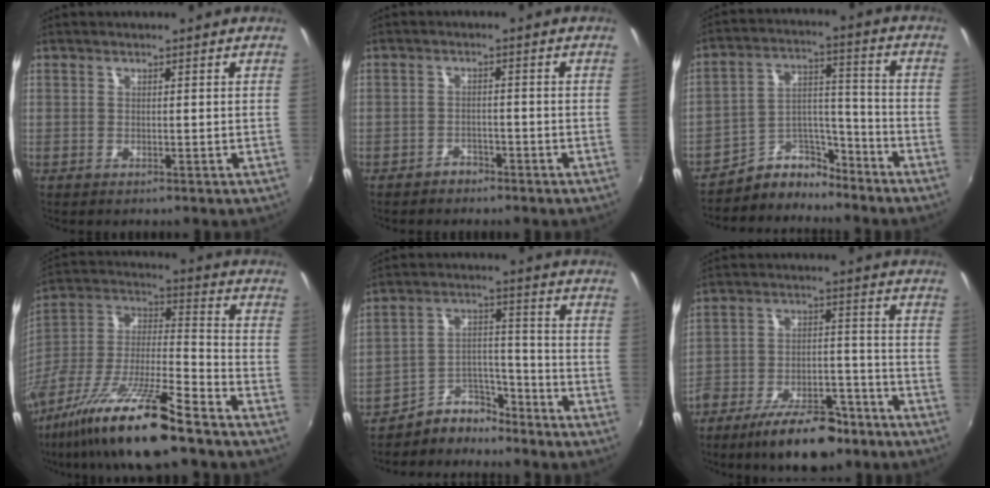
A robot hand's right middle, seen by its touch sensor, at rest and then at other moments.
{"total": 2.6, "force": [-2.2, 1.3, 0.2], "torque": [-0.013, 0.004, -0.036]}
{"total": 8.4, "force": [-7.5, 3.5, 1.1], "torque": [-0.019, 0.046, -0.135]}
{"total": 22.4, "force": [-15.6, 3.0, 15.8], "torque": [-0.294, -0.031, -0.283]}
{"total": 7.2, "force": [-6.6, 2.8, 0.7], "torque": [-0.012, 0.032, -0.121]}
{"total": 14.5, "force": [-10.8, 5.4, 8.0], "torque": [-0.149, 0.001, -0.164]}